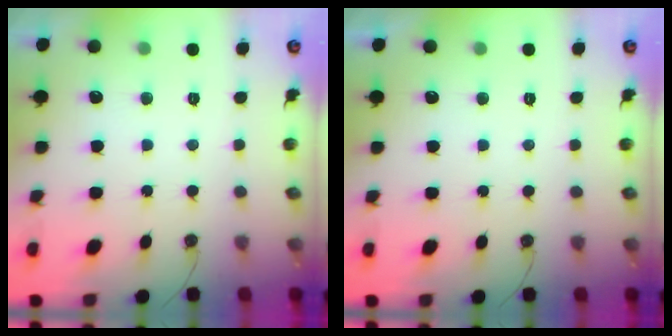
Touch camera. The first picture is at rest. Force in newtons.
{"total": 0.0}